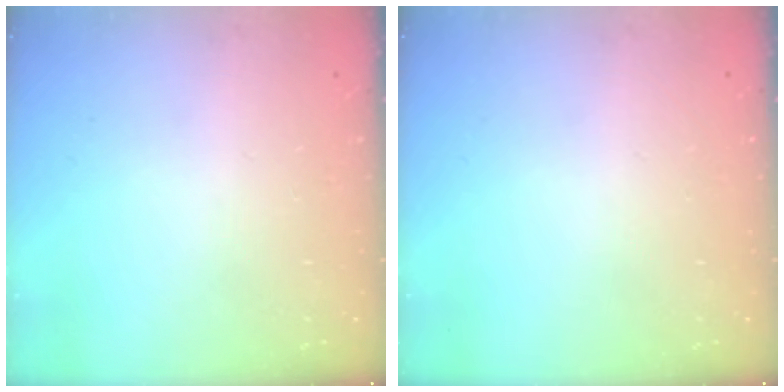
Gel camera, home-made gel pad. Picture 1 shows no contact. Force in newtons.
{"total": 0.0}